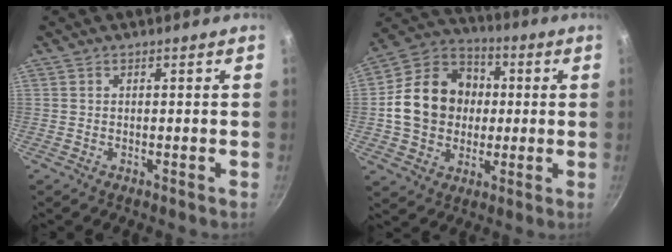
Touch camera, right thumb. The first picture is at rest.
{"total": 17.4, "force": [0.4, 14.4, 9.7], "torque": [-0.135, 0.029, 0.001]}